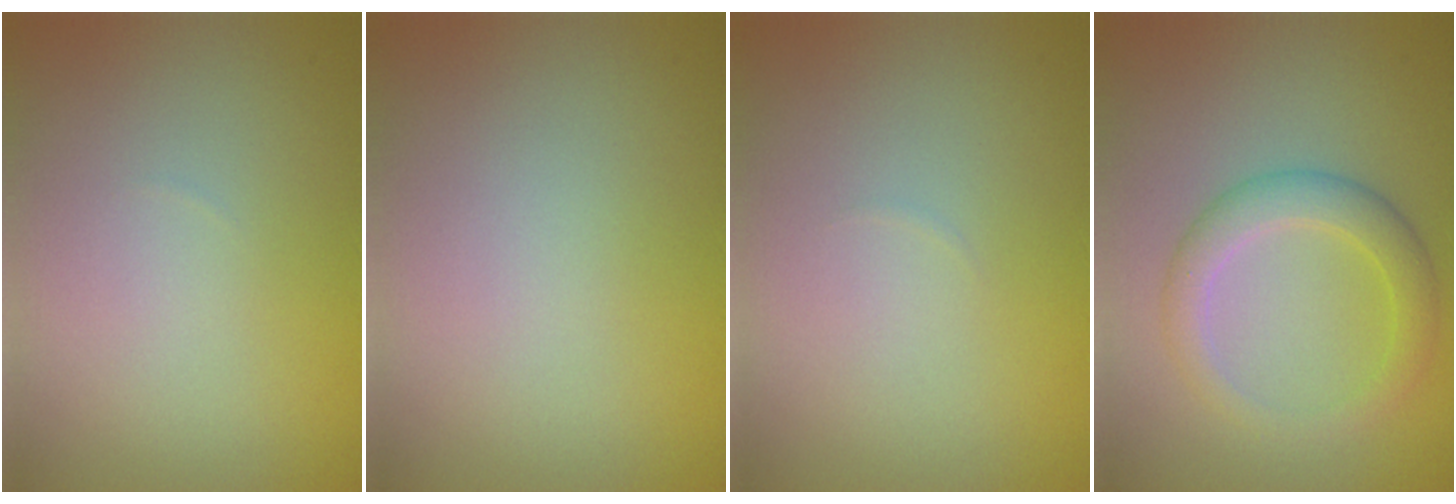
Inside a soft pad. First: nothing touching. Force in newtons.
{"total": 0.0}
{"total": 0.0}
{"total": 3.3, "press": 3.3, "slide": 0.1}